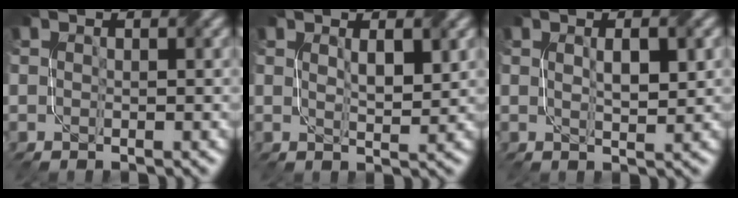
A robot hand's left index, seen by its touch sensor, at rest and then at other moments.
{"total": 2.1, "force": [0.8, 0.6, 1.9], "torque": [-0.037, -0.001, 0.021]}
{"total": 2.6, "force": [0.6, 0.7, 2.4], "torque": [-0.046, 0.003, 0.015]}